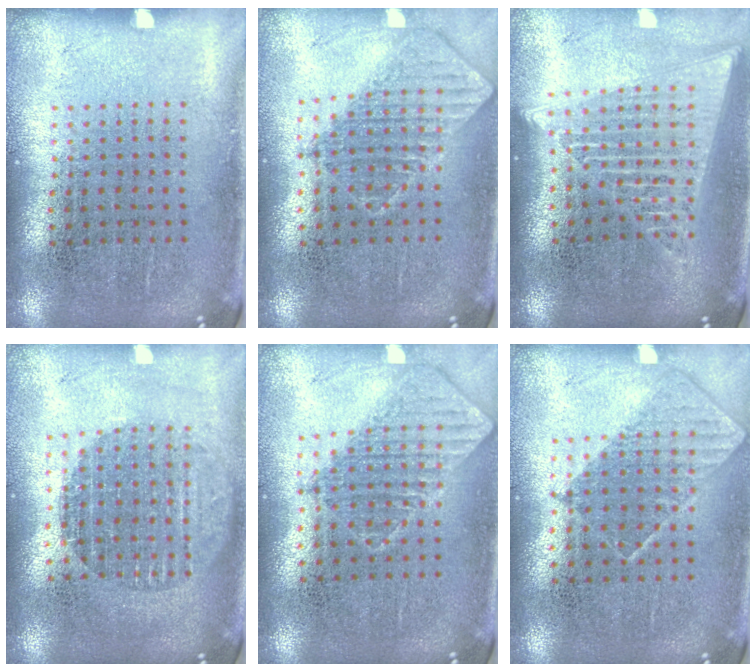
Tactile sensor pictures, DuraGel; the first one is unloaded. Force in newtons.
{"total": 0.9, "press": 0.9, "slide": 0.1}
{"total": 1.9, "press": 1.7, "slide": 1.0}
{"total": 1.8, "press": 1.5, "slide": 0.9}
{"total": 0.9, "press": 0.9, "slide": 0.1}
{"total": 0.8, "press": 0.8, "slide": 0.3}